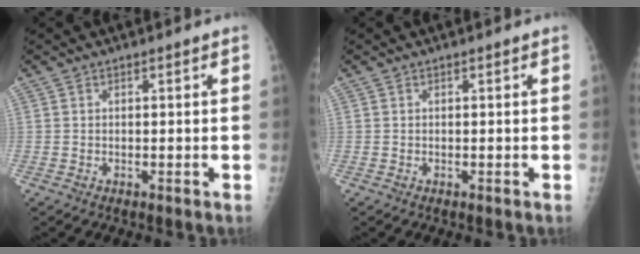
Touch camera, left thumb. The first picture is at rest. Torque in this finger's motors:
{"motor_torque": [0.00, 0.00, 0.01, -0.01, 0.00]}